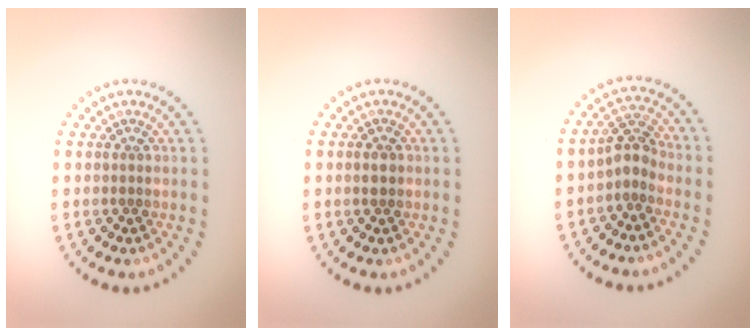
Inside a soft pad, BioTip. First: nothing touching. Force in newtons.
{"total": 1.4, "press": 1.4, "slide": 0.0}
{"total": 2.4, "press": 2.0, "slide": 1.4}